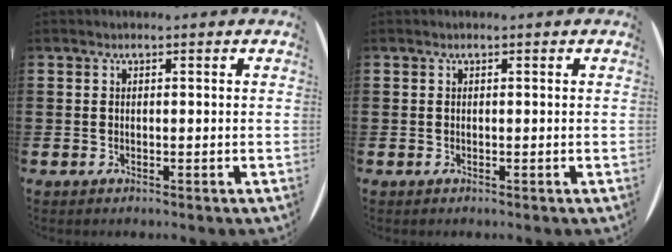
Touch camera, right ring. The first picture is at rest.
{"total": 0.0}